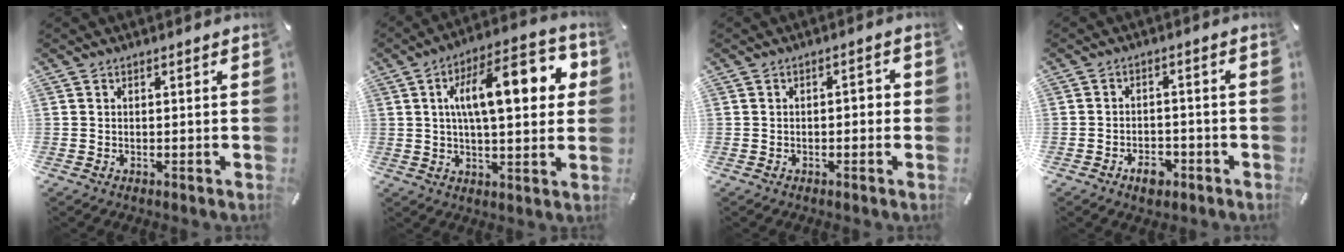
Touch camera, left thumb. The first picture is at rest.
{"total": 17.7, "force": [4.8, 6.9, 15.6], "torque": [-0.249, 0.001, 0.071]}
{"total": 2.1, "force": [-1.1, 1.0, 1.4], "torque": [-0.027, 0.011, -0.025]}
{"total": 4.7, "force": [-2.9, 2.9, 2.4], "torque": [-0.043, 0.012, -0.051]}